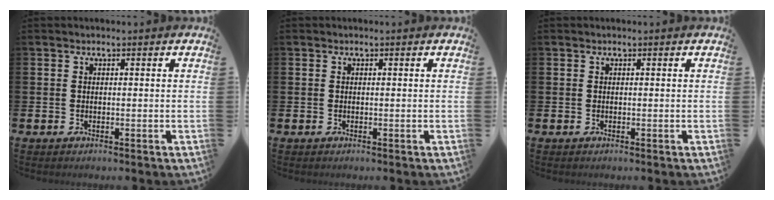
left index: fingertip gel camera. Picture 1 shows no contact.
{"total": 0.0}
{"total": 0.0}